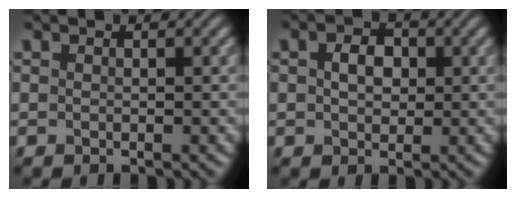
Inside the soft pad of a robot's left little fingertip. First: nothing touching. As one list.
[{"total": 2.7, "force": [0.4, 1.9, 1.8], "torque": [-0.038, 0.004, 0.005]}]